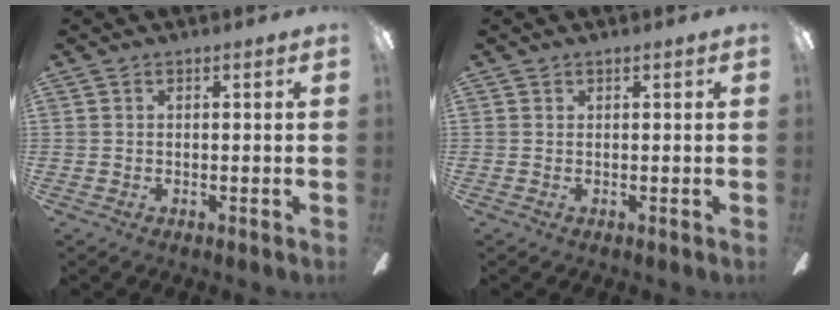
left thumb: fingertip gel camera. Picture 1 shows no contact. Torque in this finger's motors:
{"motor_torque": [0.00, 0.00, -0.02, 0.02, 0.00]}